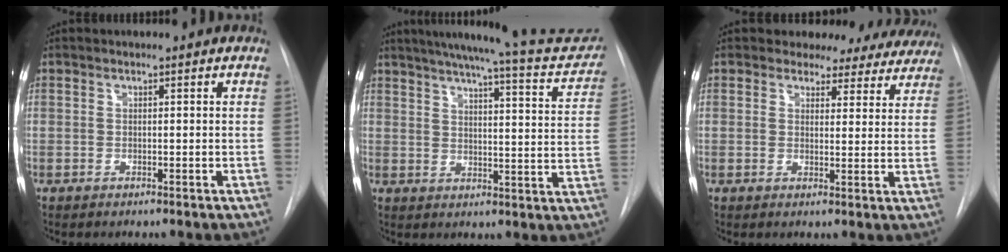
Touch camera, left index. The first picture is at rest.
{"total": 20.4, "force": [18.8, 1.6, 7.8], "torque": [-0.109, -0.049, 0.225]}
{"total": 12.0, "force": [10.7, 5.2, 1.3], "torque": [0.014, -0.017, 0.096]}